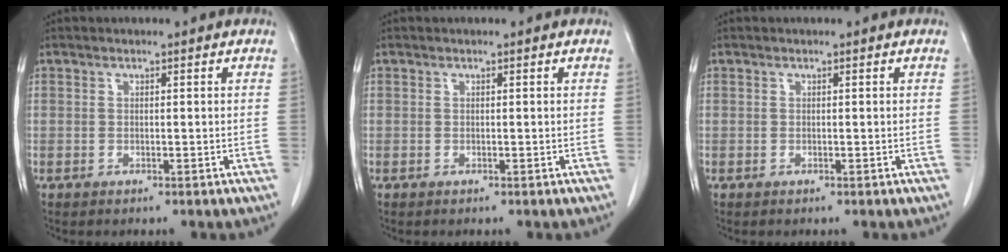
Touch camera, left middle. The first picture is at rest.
{"total": 0.0}
{"total": 0.0}